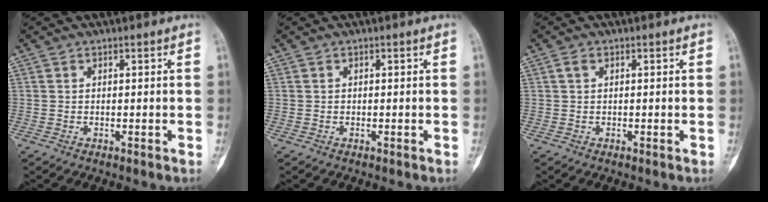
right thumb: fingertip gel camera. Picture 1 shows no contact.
{"total": 0.0}
{"total": 1.1, "force": [0.3, 0.7, 0.7], "torque": [-0.011, 0.004, 0.003]}